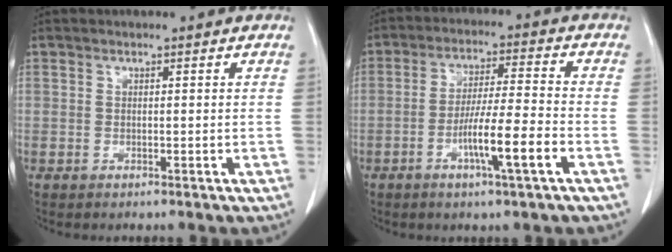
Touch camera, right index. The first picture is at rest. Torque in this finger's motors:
{"motor_torque": [1.41, -0.73, 0.67, 0.21]}